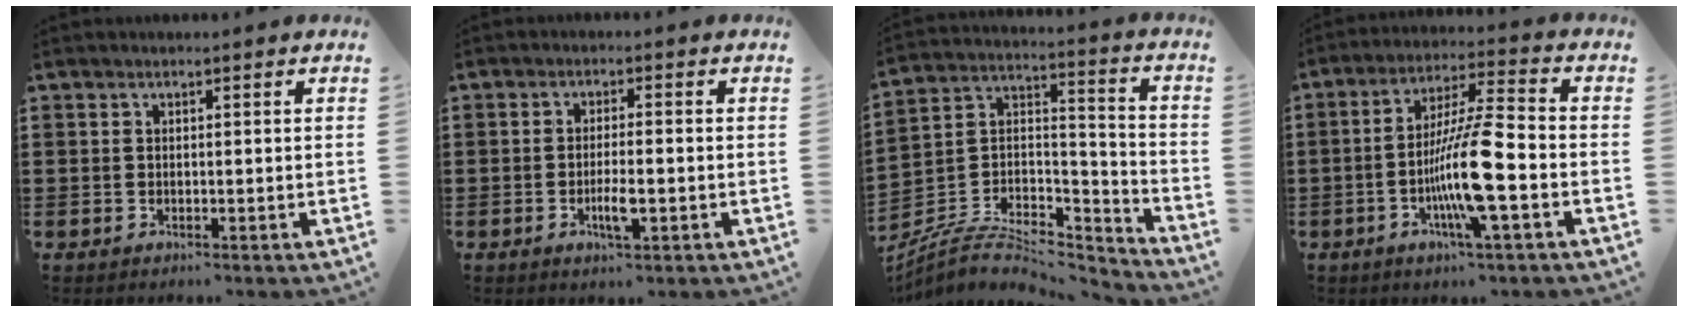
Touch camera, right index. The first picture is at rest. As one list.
[{"total": 3.9, "force": [-1.4, 0.7, 3.5], "torque": [-0.067, -0.004, -0.026]}, {"total": 6.8, "force": [-5.1, 3.2, 3.2], "torque": [-0.069, 0.006, -0.102]}, {"total": 11.6, "force": [-3.4, 0.9, 11.0], "torque": [-0.225, -0.014, -0.072]}]